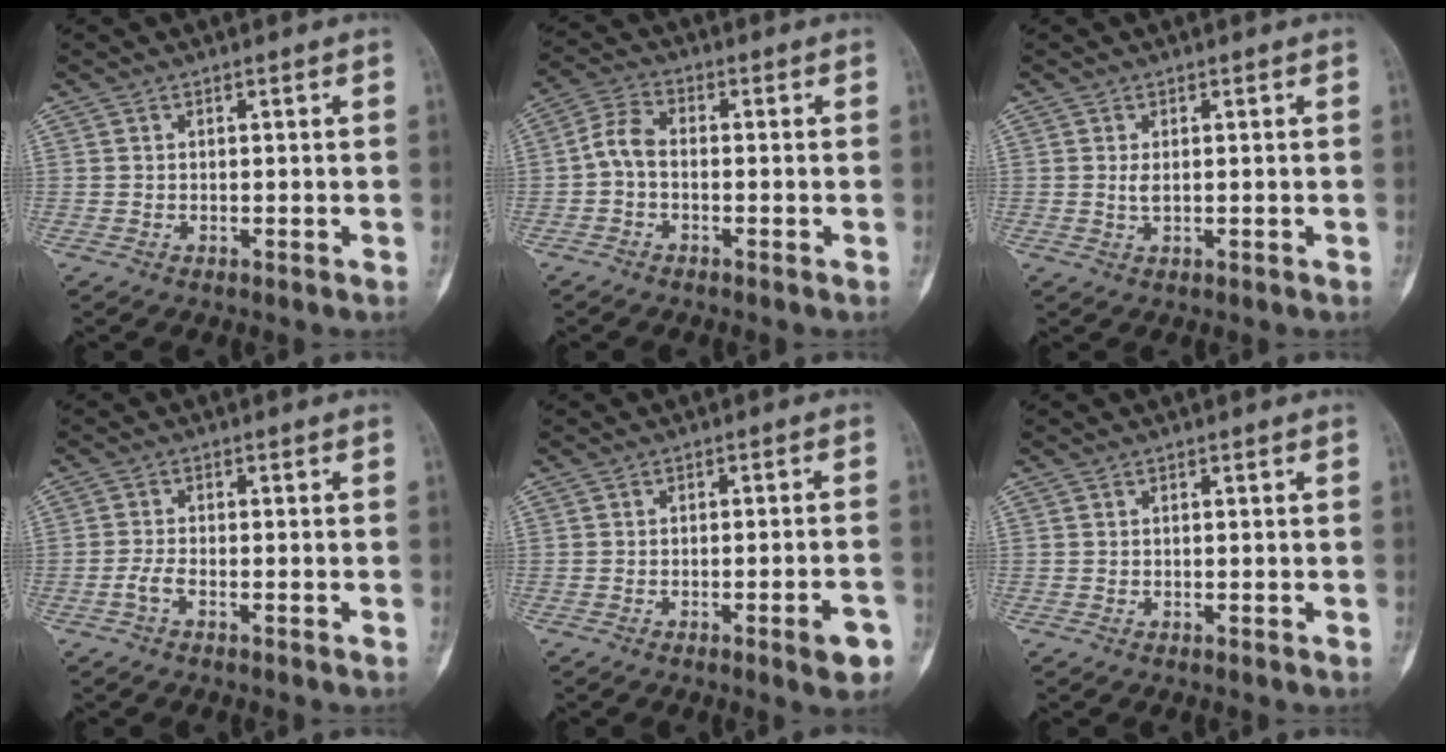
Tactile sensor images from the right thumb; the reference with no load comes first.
{"total": 4.8, "force": [-1.0, 2.8, 3.7], "torque": [-0.076, 0.019, -0.031]}
{"total": 1.1, "force": [0.2, 0.4, 1.0], "torque": [-0.024, -0.003, 0.007]}
{"total": 2.0, "force": [-1.2, 0.6, 1.6], "torque": [-0.038, 0.005, -0.027]}
{"total": 5.2, "force": [-2.6, 1.0, 4.4], "torque": [-0.054, 0.014, -0.033]}
{"total": 0.0}